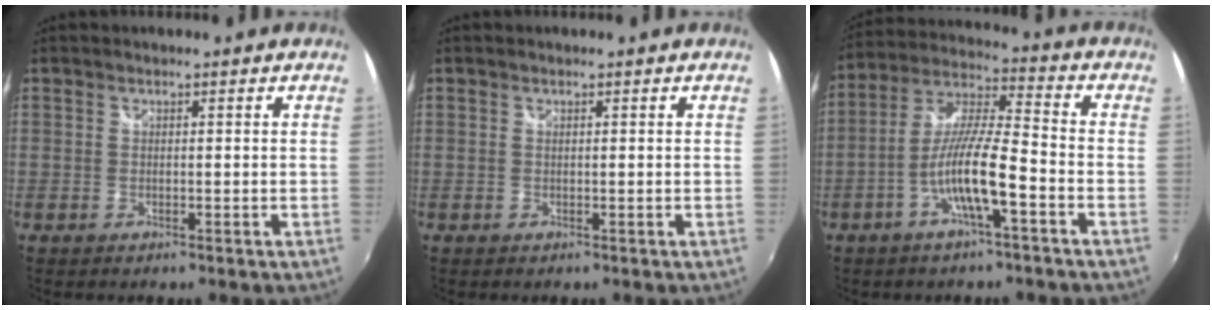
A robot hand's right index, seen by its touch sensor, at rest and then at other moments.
{"total": 0.0}
{"total": 11.2, "force": [-4.8, 1.1, 10.1], "torque": [-0.208, 0.003, -0.092]}